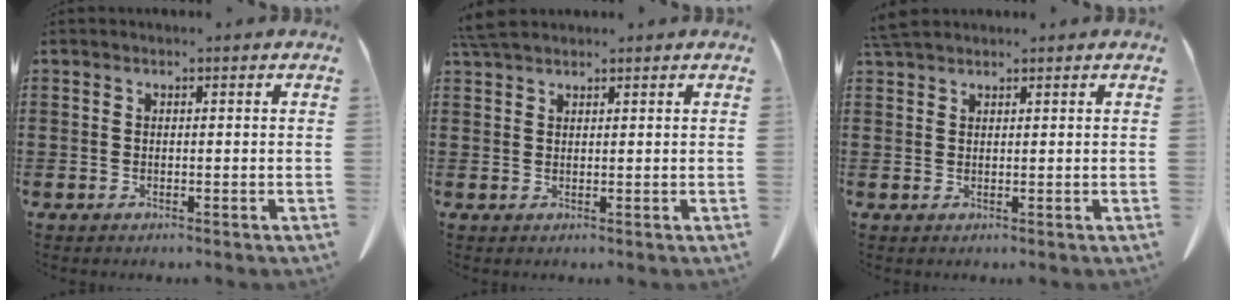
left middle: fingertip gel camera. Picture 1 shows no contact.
{"total": 3.2, "force": [2.7, 0.8, 1.6], "torque": [-0.040, 0.002, 0.052]}
{"total": 2.7, "force": [2.4, 0.6, 1.1], "torque": [-0.030, 0.001, 0.048]}